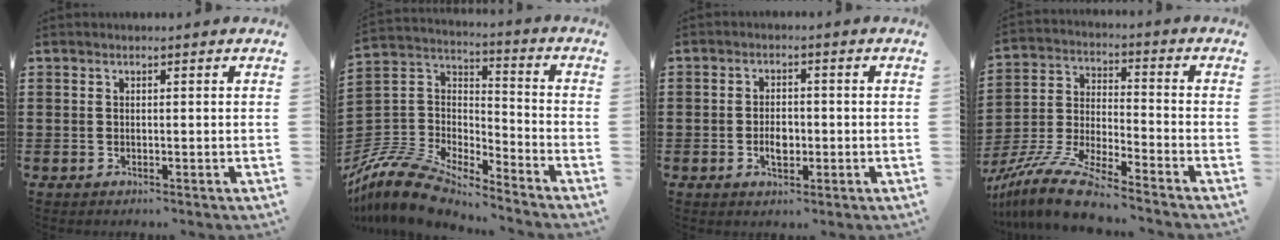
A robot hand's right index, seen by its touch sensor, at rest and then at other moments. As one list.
[{"total": 10.4, "force": [-9.5, 2.7, 3.2], "torque": [-0.091, 0.009, -0.196]}, {"total": 3.4, "force": [-0.8, 1.8, 2.7], "torque": [-0.043, 0.000, -0.016]}, {"total": 10.1, "force": [-9.1, 0.3, 4.5], "torque": [-0.103, 0.007, -0.183]}]